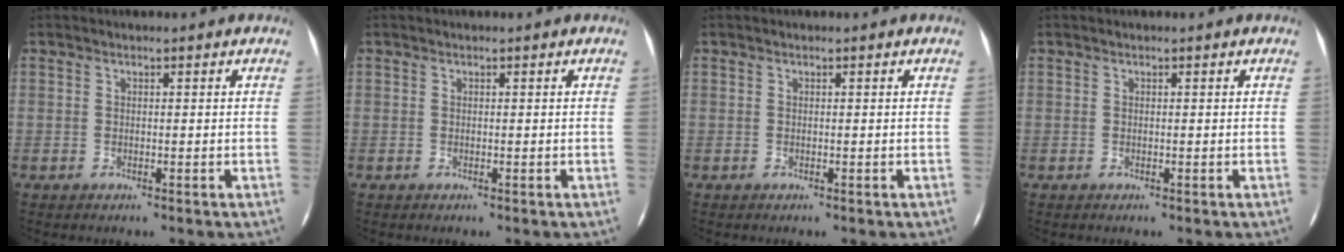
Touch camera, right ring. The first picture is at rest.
{"total": 0.0}
{"total": 0.0}
{"total": 0.0}